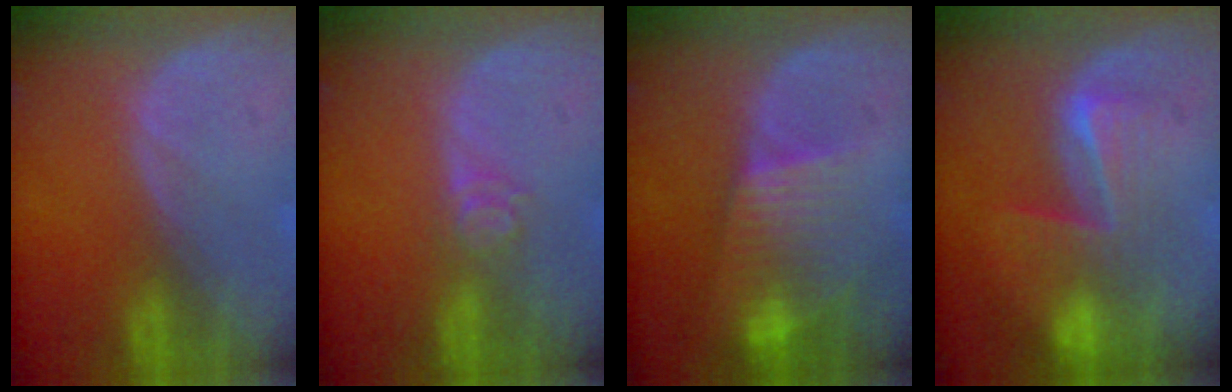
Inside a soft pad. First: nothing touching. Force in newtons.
{"total": 3.0, "press": 2.5, "slide": 1.7}
{"total": 7.7, "press": 6.8, "slide": 3.6}
{"total": 6.9, "press": 6.7, "slide": 1.8}